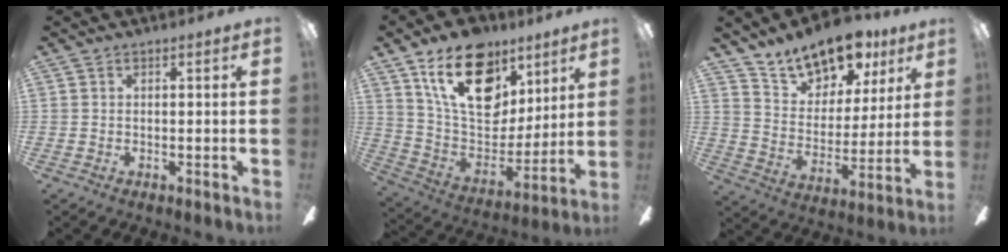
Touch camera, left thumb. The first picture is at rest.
{"total": 22.4, "force": [12.7, 13.4, 12.8], "torque": [-0.216, -0.062, 0.225]}
{"total": 16.1, "force": [12.7, 7.5, 6.5], "torque": [-0.111, -0.083, 0.228]}